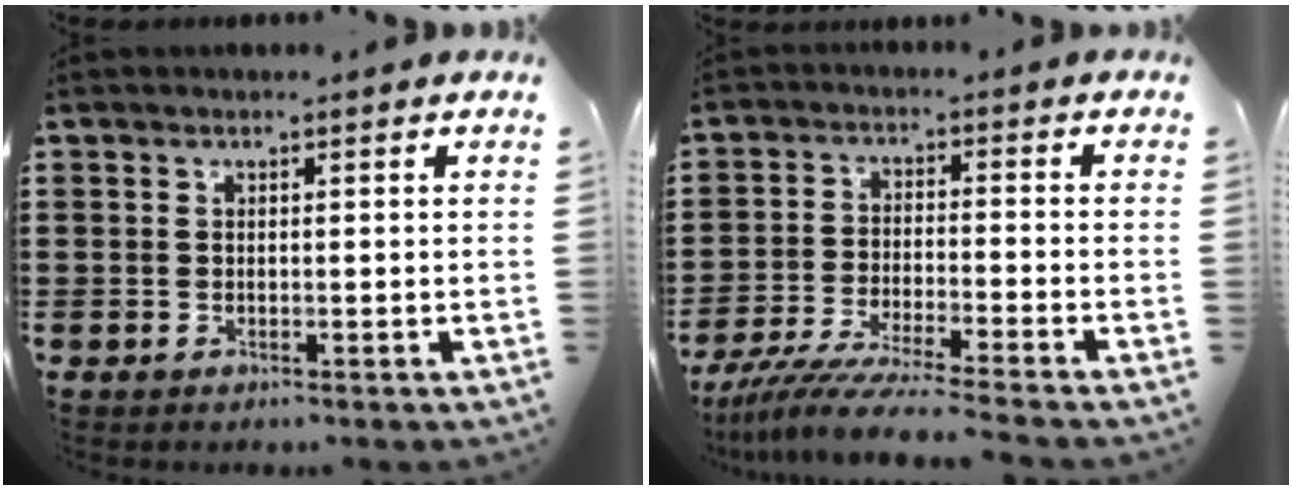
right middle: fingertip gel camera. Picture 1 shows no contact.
{"total": 6.6, "force": [-5.9, -0.5, 2.7], "torque": [-0.067, -0.021, -0.119]}